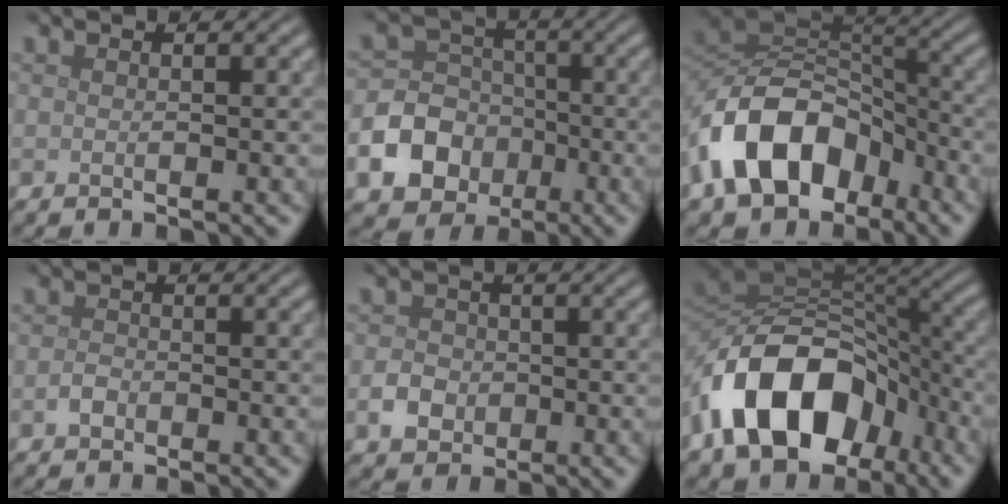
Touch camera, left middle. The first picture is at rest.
{"total": 9.6, "force": [-3.8, 8.2, 3.3], "torque": [-0.055, -0.017, -0.094]}
{"total": 11.3, "force": [-5.4, 7.6, 6.4], "torque": [-0.114, 0.005, -0.105]}
{"total": 1.2, "force": [-0.6, 0.9, 0.5], "torque": [-0.011, 0.001, -0.014]}
{"total": 2.7, "force": [-0.8, 2.3, 1.2], "torque": [-0.020, 0.000, -0.018]}
{"total": 13.9, "force": [-6.2, 9.1, 8.4], "torque": [-0.159, 0.000, -0.114]}